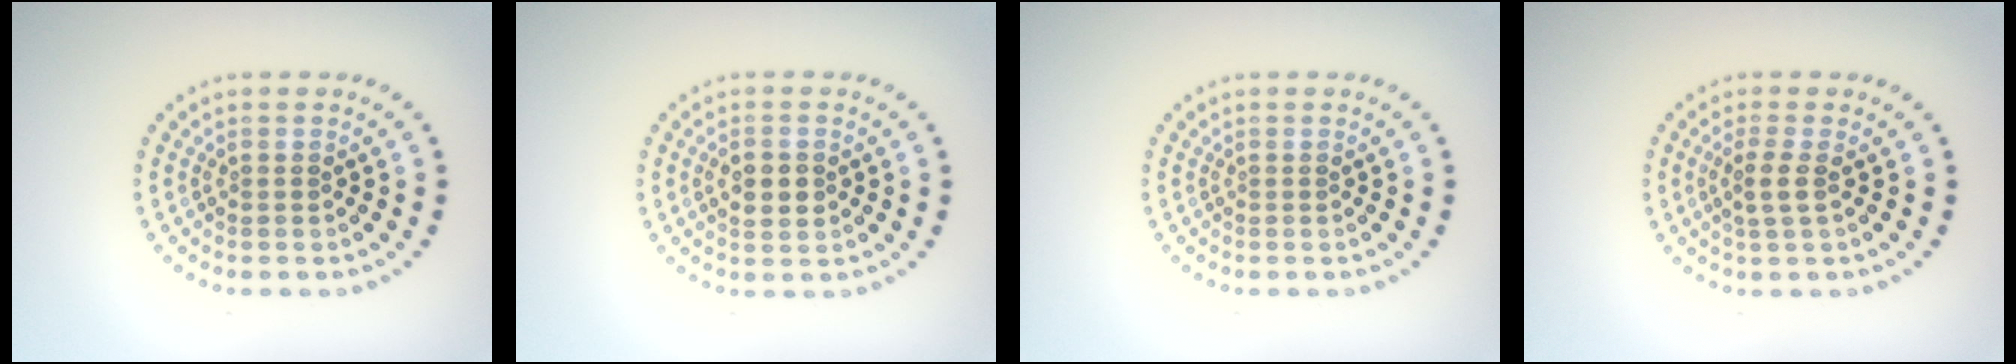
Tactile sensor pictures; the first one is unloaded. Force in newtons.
{"total": 2.2, "press": 2.2, "slide": 0.0}
{"total": 0.0}
{"total": 1.8, "press": 1.6, "slide": 0.7}